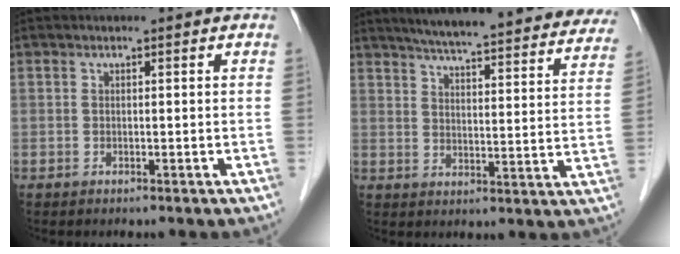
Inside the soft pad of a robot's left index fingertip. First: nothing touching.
{"total": 30.5, "force": [27.4, 3.9, 12.9], "torque": [-0.190, -0.049, 0.328]}